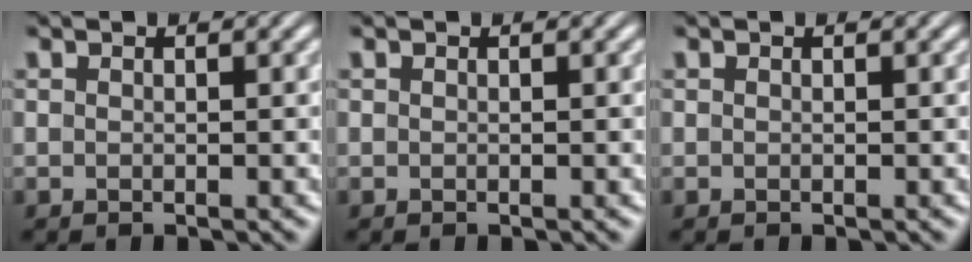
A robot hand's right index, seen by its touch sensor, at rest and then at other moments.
{"total": 0.0}
{"total": 0.0}